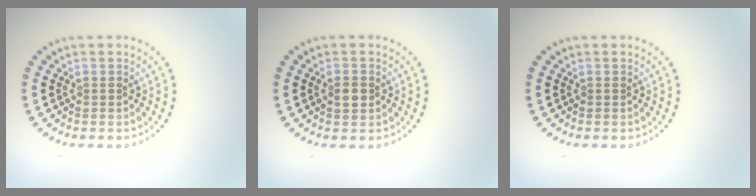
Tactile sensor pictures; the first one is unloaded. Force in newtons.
{"total": 1.5, "press": 1.5, "slide": 0.3}
{"total": 0.0}